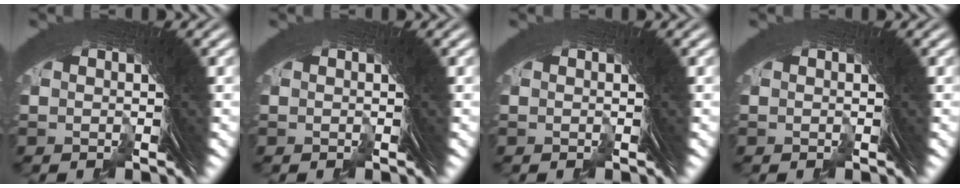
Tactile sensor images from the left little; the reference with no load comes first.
{"total": 0.0}
{"total": 0.0}
{"total": 0.0}